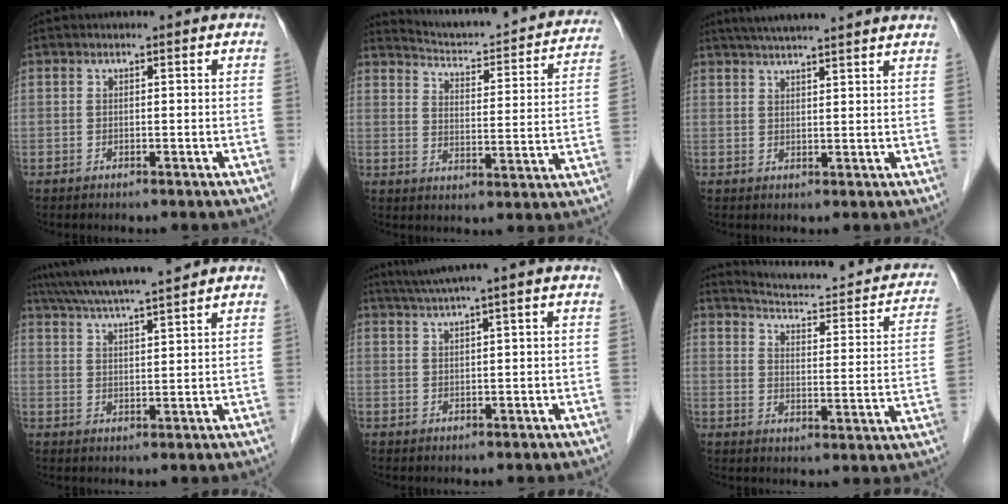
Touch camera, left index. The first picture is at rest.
{"total": 20.2, "force": [19.0, 2.8, 6.1], "torque": [-0.079, -0.039, 0.232]}
{"total": 13.3, "force": [11.7, 0.1, 6.3], "torque": [-0.103, 0.035, 0.152]}
{"total": 12.2, "force": [10.7, -0.5, 5.7], "torque": [-0.105, 0.021, 0.164]}
{"total": 4.4, "force": [3.4, -1.6, 2.3], "torque": [-0.038, 0.015, 0.063]}
{"total": 17.7, "force": [15.9, 3.5, 6.9], "torque": [-0.085, -0.021, 0.188]}